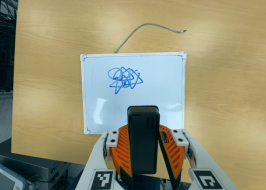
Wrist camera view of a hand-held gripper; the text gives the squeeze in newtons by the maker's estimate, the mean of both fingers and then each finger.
{"total": 6.1, "left": 5.2, "right": 7.0}